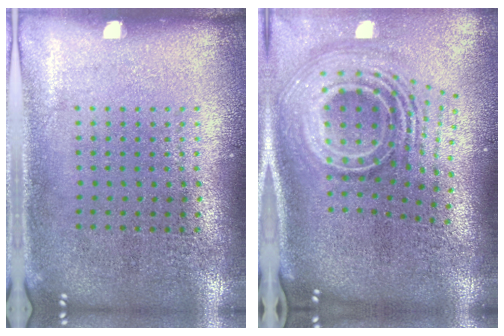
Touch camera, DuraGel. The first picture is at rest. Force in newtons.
{"total": 3.2, "press": 2.0, "slide": 2.5}